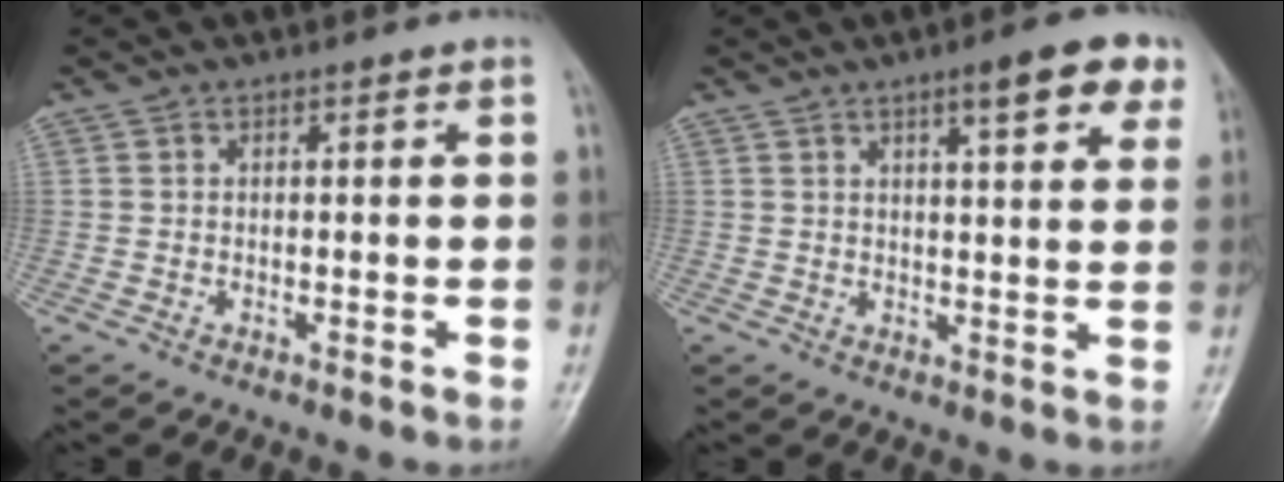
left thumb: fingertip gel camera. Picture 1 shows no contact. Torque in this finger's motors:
{"motor_torque": [0.09, 0.17, 0.16, 0.15, 0.16]}